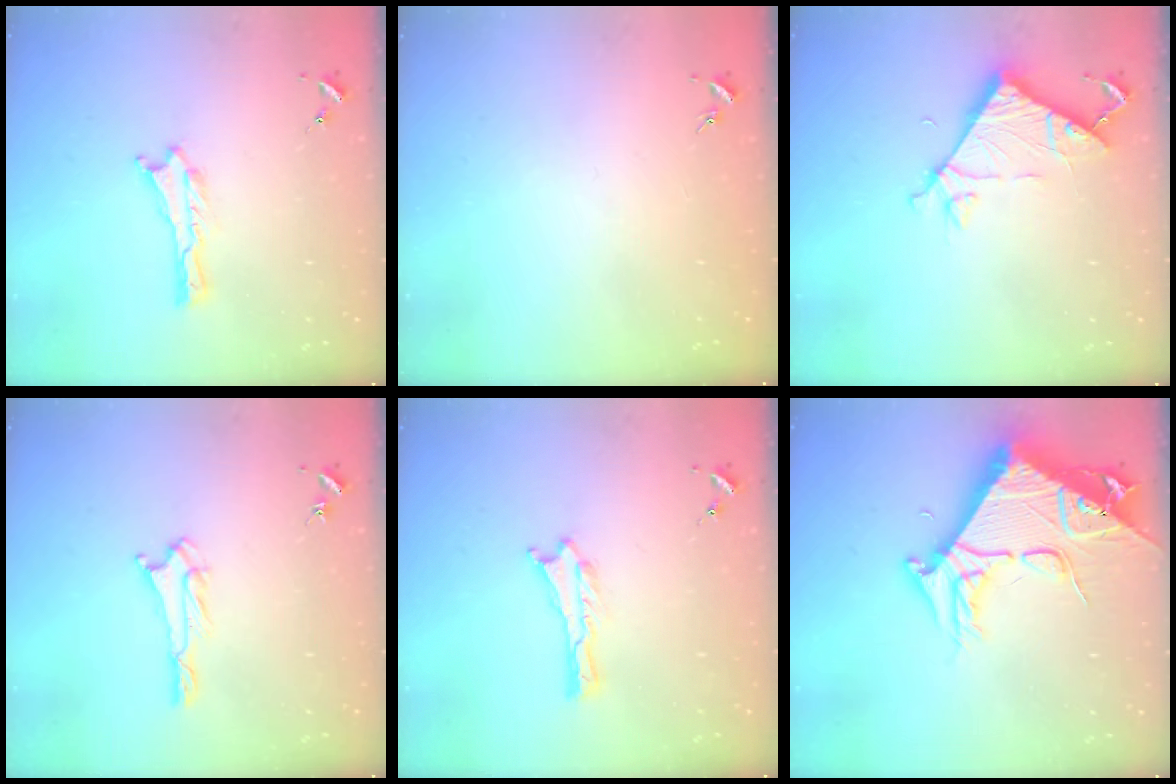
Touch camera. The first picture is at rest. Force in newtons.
{"total": 0.0}
{"total": 7.2, "press": 7.2, "slide": 0.4}
{"total": 1.7, "press": 1.7, "slide": 0.2}
{"total": 0.0}
{"total": 11.2, "press": 11.1, "slide": 1.1}